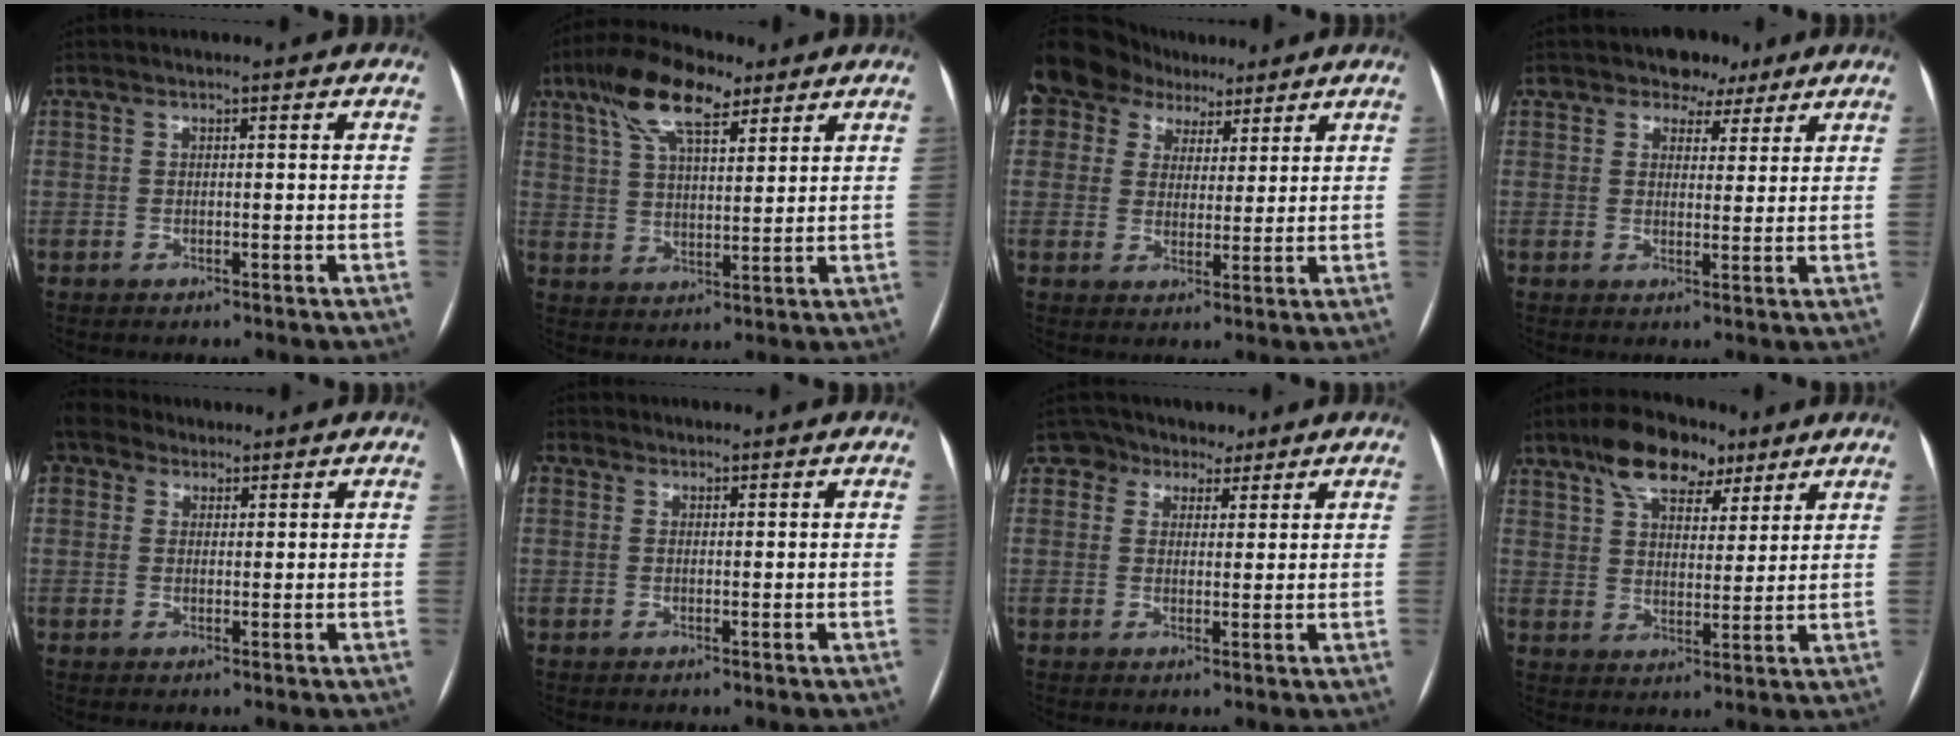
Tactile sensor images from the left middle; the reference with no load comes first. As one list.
[{"total": 11.4, "force": [7.1, 4.0, 8.0], "torque": [-0.158, 0.025, 0.130]}, {"total": 20.3, "force": [12.0, 14.6, 7.3], "torque": [-0.225, 0.077, 0.217]}, {"total": 4.5, "force": [3.2, 3.1, 0.8], "torque": [-0.004, 0.006, 0.046]}, {"total": 5.1, "force": [3.6, 3.4, 1.6], "torque": [-0.044, 0.035, 0.073]}, {"total": 2.6, "force": [0.8, 2.0, 1.5], "torque": [-0.046, 0.018, 0.015]}, {"total": 4.5, "force": [3.0, 3.3, 0.2], "torque": [0.000, 0.017, 0.046]}, {"total": 10.7, "force": [7.0, 5.4, 6.1], "torque": [-0.105, 0.025, 0.117]}]